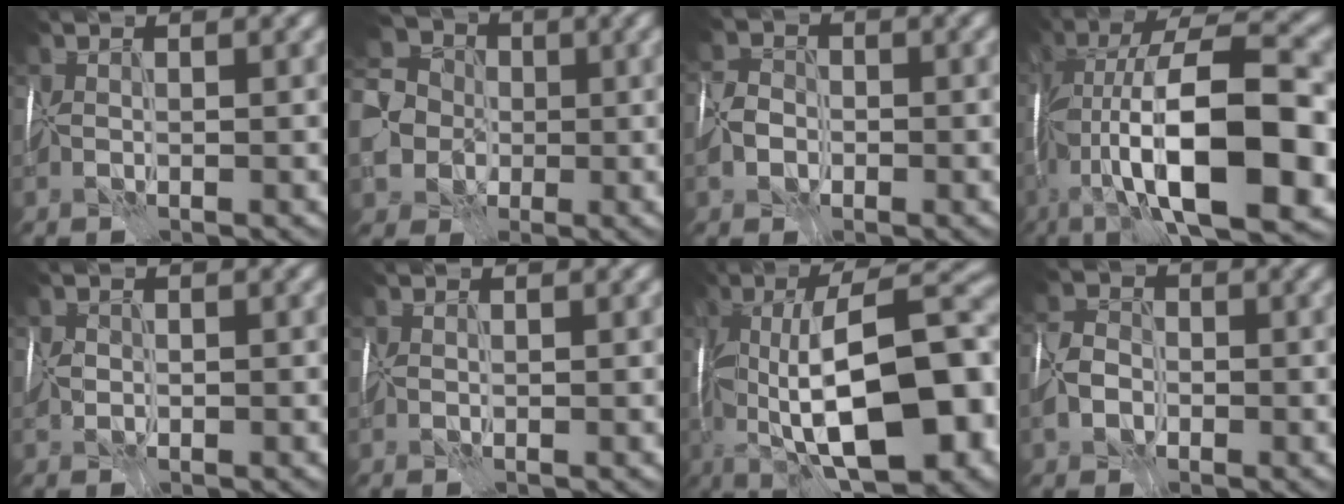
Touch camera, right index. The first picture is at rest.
{"total": 6.5, "force": [-1.4, 5.7, 2.9], "torque": [-0.078, -0.004, -0.033]}
{"total": 3.7, "force": [-1.7, 2.8, 1.8], "torque": [-0.039, -0.002, -0.038]}
{"total": 17.1, "force": [-4.5, 6.0, 15.4], "torque": [-0.253, 0.023, -0.079]}
{"total": 1.2, "force": [-0.7, 0.8, 0.4], "torque": [-0.010, 0.001, -0.013]}
{"total": 0.0}
{"total": 15.0, "force": [-3.8, 5.2, 13.6], "torque": [-0.175, 0.008, -0.069]}
{"total": 4.2, "force": [-1.9, 3.1, 2.1], "torque": [-0.045, 0.000, -0.047]}